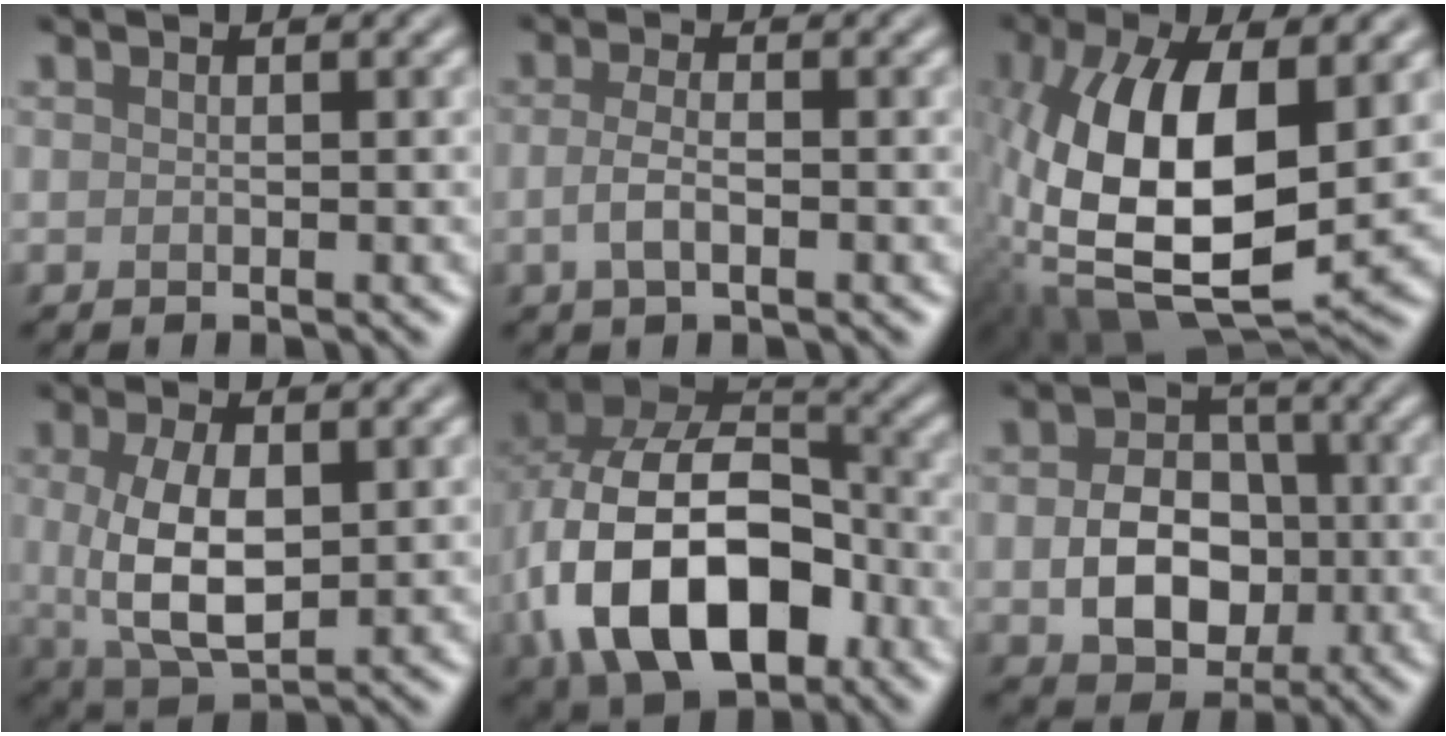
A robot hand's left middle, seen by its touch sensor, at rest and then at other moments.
{"total": 2.3, "force": [-0.6, 0.9, 2.0], "torque": [-0.046, -0.002, -0.014]}
{"total": 13.8, "force": [-1.0, 6.6, 12.1], "torque": [-0.244, -0.009, -0.022]}
{"total": 6.5, "force": [0.3, 3.3, 5.6], "torque": [-0.124, -0.004, 0.014]}
{"total": 14.9, "force": [-4.0, 9.5, 10.7], "torque": [-0.208, -0.016, -0.075]}
{"total": 6.9, "force": [-1.0, 5.2, 4.3], "torque": [-0.080, -0.007, -0.010]}